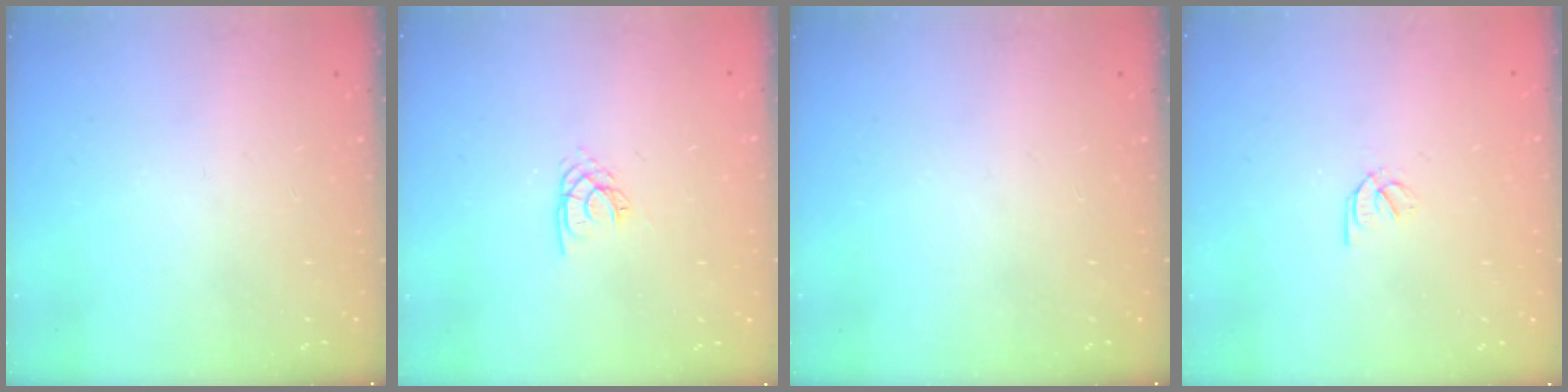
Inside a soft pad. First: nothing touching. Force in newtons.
{"total": 1.8, "press": 1.8, "slide": 0.2}
{"total": 0.0}
{"total": 1.9, "press": 1.9, "slide": 0.3}